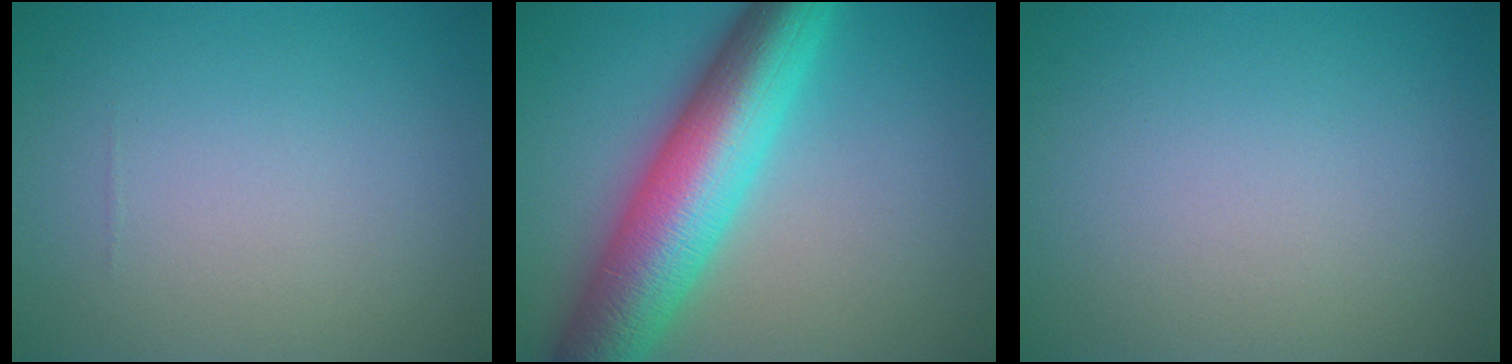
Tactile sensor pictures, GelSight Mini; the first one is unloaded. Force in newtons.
{"total": 10.8, "press": 10.8, "slide": 0.2}
{"total": 0.0}